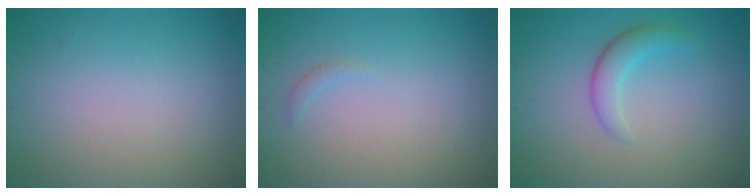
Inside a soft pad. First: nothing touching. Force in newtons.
{"total": 0.6, "press": 0.6, "slide": 0.1}
{"total": 2.4, "press": 2.4, "slide": 0.2}